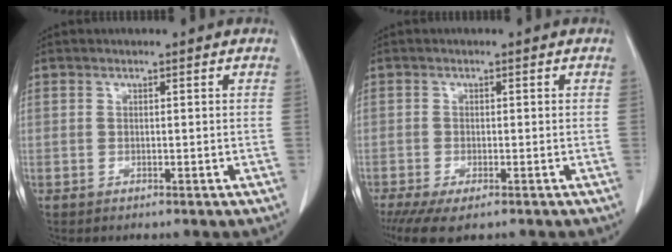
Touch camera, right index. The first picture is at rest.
{"total": 5.0, "force": [-3.4, 1.6, 3.3], "torque": [-0.056, -0.012, -0.056]}